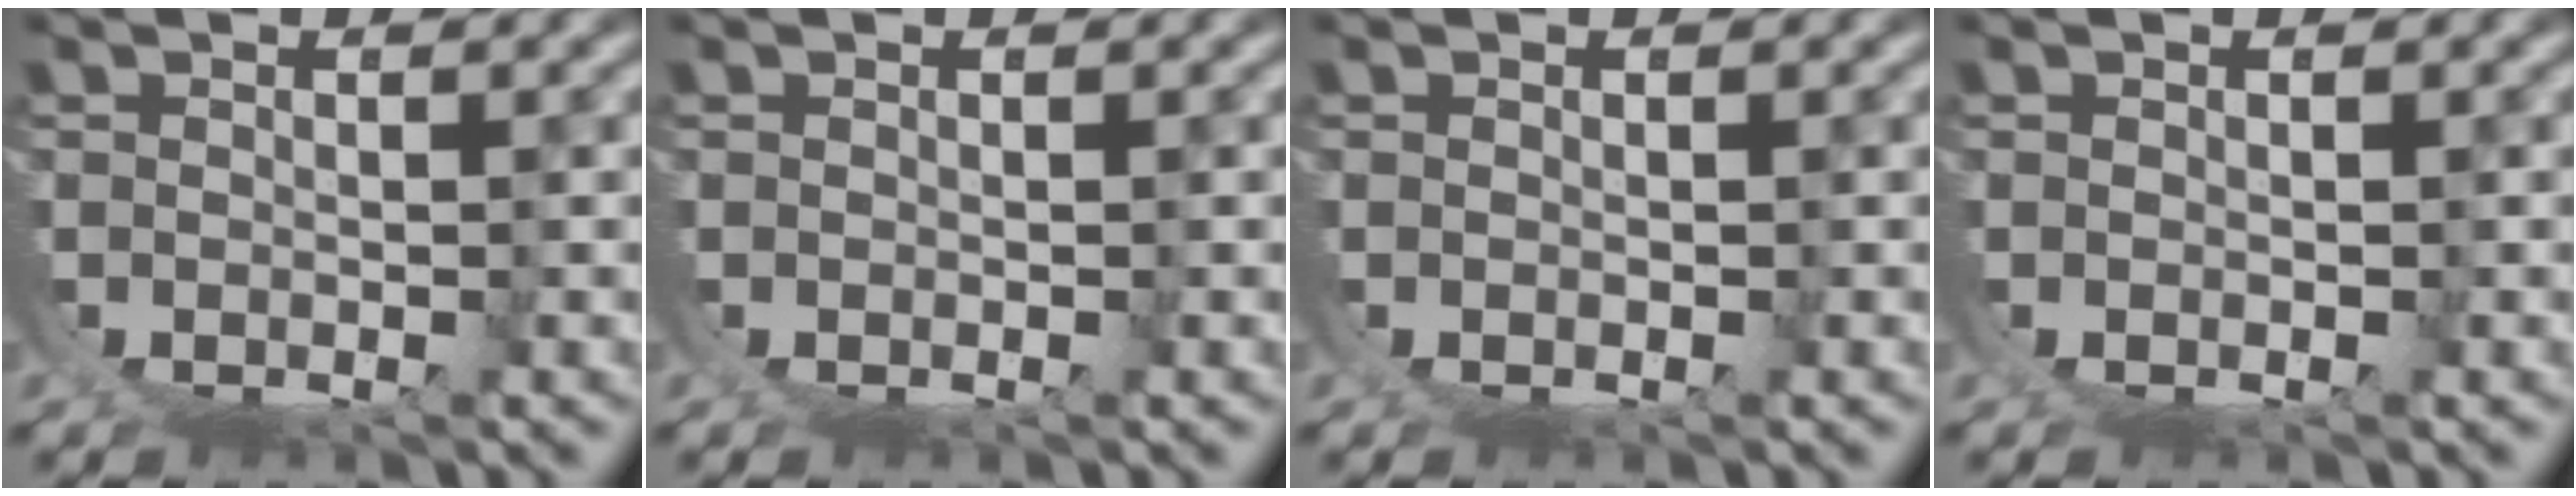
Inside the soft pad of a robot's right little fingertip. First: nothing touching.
{"total": 0.0}
{"total": 0.0}
{"total": 0.0}